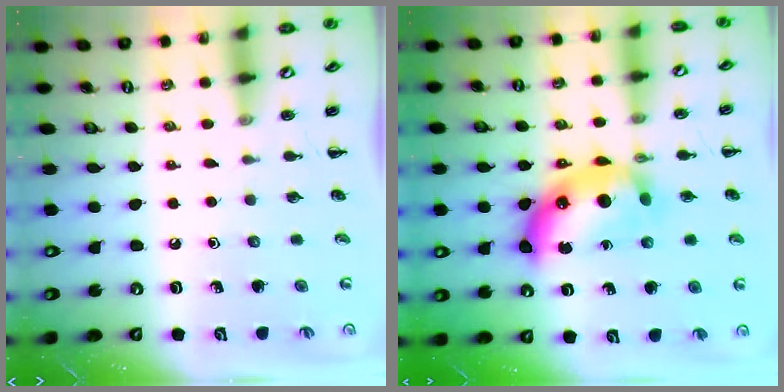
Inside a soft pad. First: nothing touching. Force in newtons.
{"total": 15.9, "press": 15.9, "slide": 0.5}